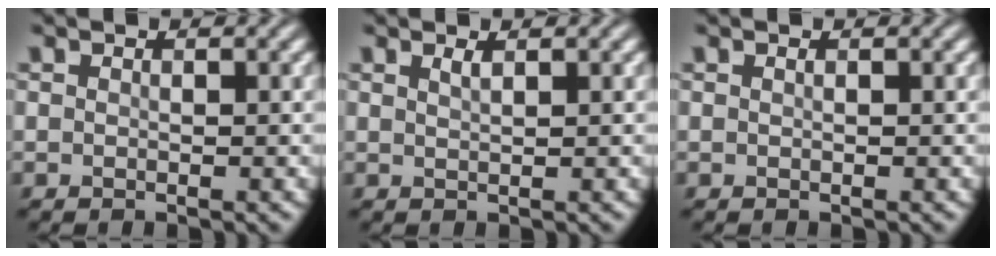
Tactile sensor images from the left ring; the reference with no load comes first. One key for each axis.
{"total": 0.9, "fx": 0.6, "fy": 0.3, "fz": 0.6, "tx": -0.007, "ty": 0.001, "tz": 0.011}
{"total": 0.0}